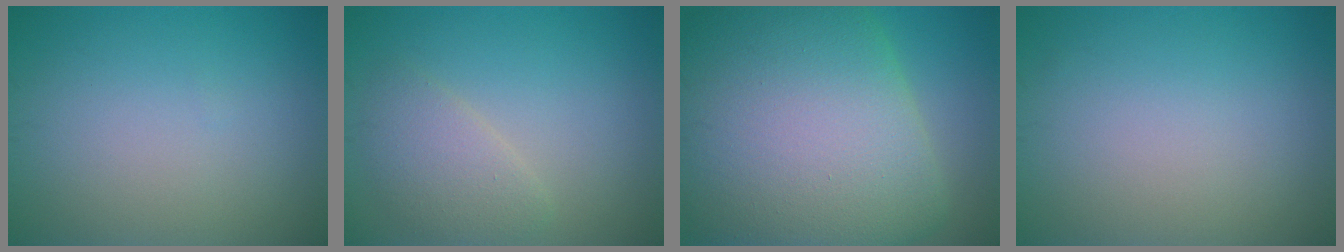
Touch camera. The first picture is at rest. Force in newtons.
{"total": 2.7, "press": 2.7, "slide": 0.2}
{"total": 17.0, "press": 17.0, "slide": 0.3}
{"total": 0.0}